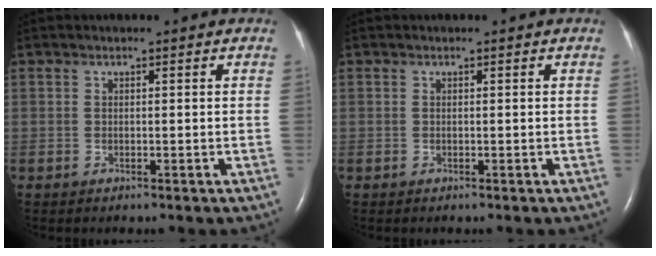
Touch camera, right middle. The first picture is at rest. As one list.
[{"total": 0.0}]